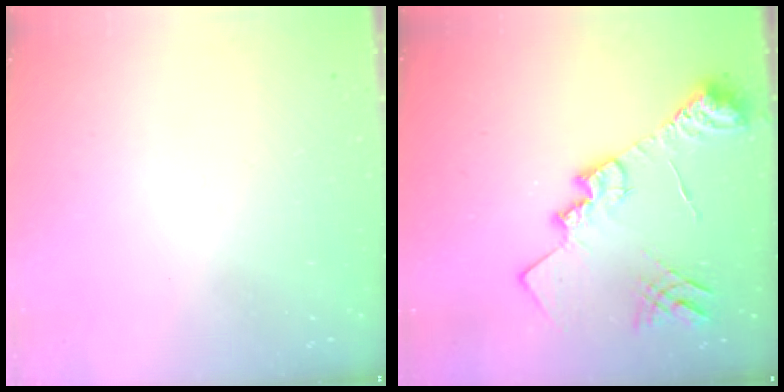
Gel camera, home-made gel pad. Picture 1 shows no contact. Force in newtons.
{"total": 19.1, "press": 19.0, "slide": 1.6}